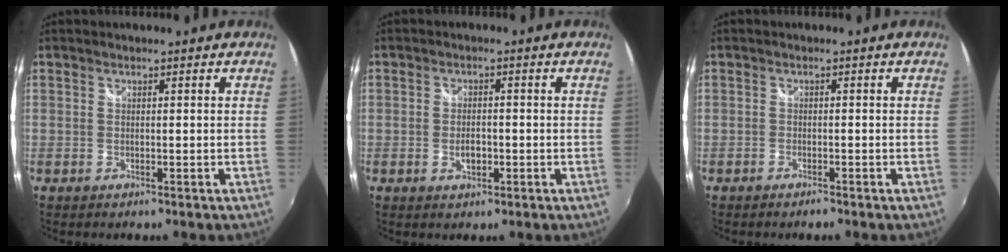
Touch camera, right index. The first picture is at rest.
{"total": 2.9, "force": [-0.9, 1.8, 2.1], "torque": [-0.035, -0.003, -0.014]}
{"total": 1.2, "force": [-1.1, -0.3, 0.4], "torque": [-0.009, -0.003, -0.024]}